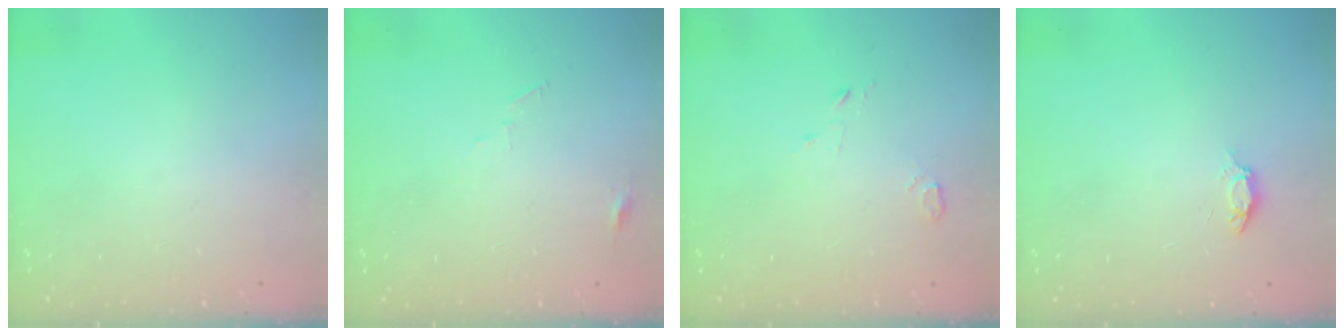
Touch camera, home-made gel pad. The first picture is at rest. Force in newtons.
{"total": 3.3, "press": 3.3, "slide": 0.3}
{"total": 2.8, "press": 2.8, "slide": 0.3}
{"total": 3.6, "press": 3.6, "slide": 0.4}